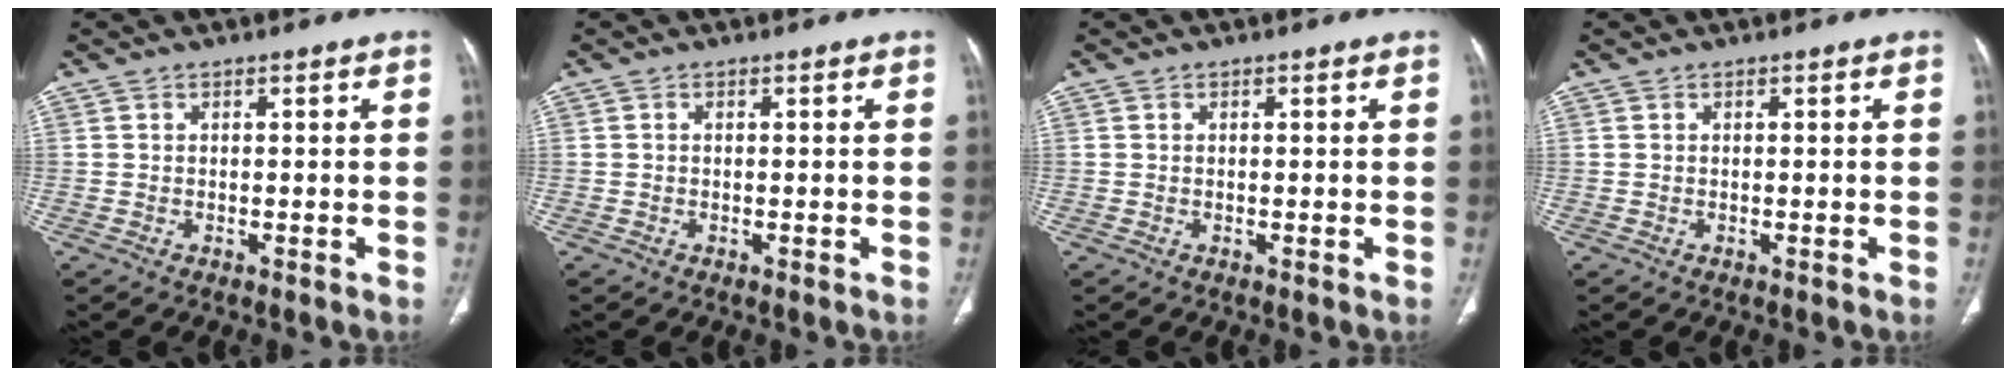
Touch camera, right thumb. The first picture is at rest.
{"total": 0.0}
{"total": 0.0}
{"total": 0.0}